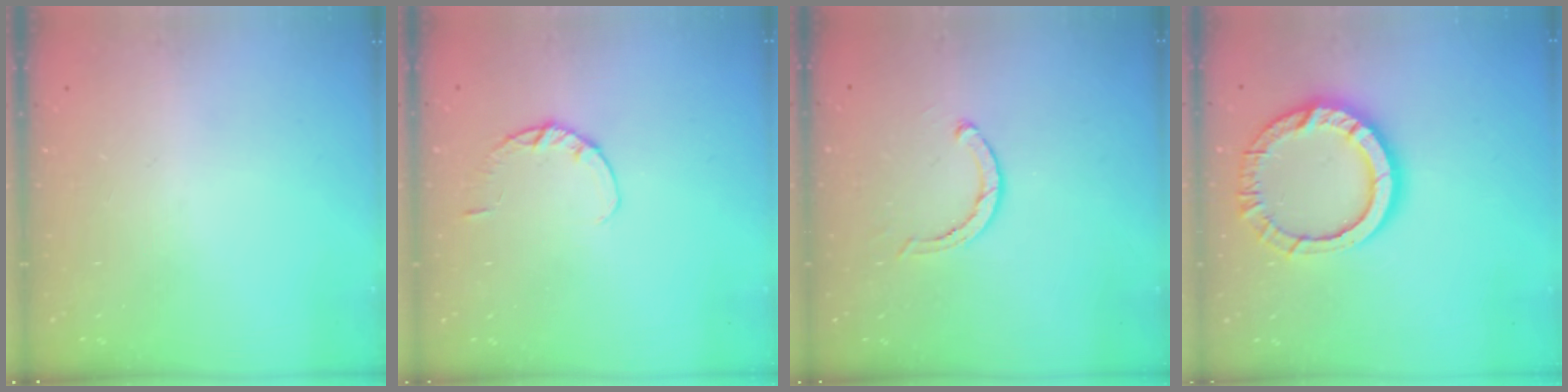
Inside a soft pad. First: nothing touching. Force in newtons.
{"total": 2.9, "press": 2.8, "slide": 0.4}
{"total": 2.8, "press": 2.8, "slide": 0.2}
{"total": 13.5, "press": 13.5, "slide": 1.3}